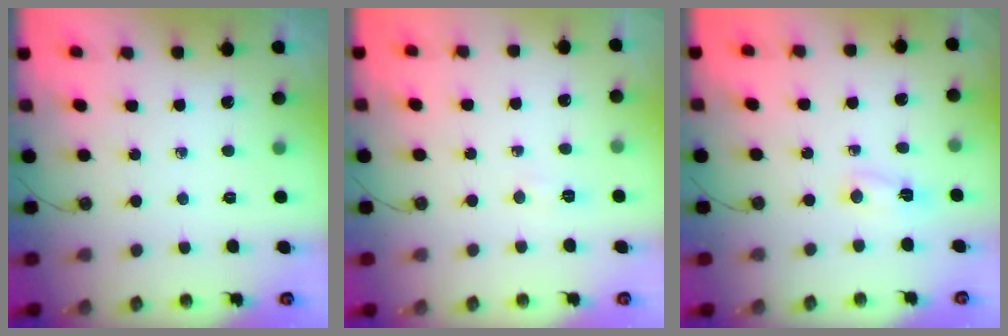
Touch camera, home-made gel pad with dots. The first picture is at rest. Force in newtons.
{"total": 2.9, "press": 2.9, "slide": 0.5}
{"total": 2.4, "press": 2.2, "slide": 0.8}